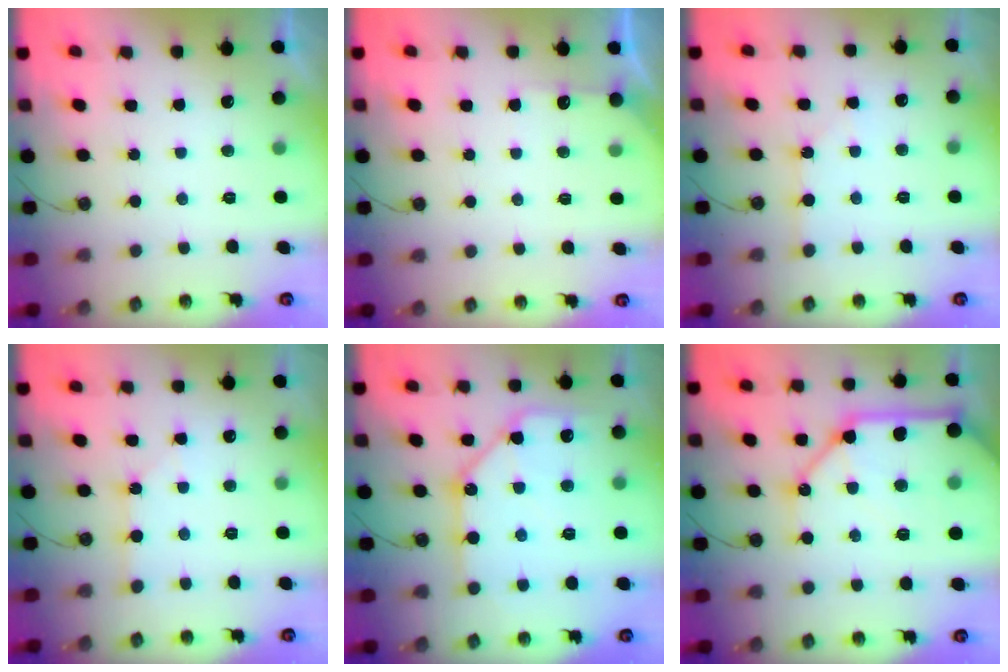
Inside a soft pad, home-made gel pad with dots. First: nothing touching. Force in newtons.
{"total": 4.2, "press": 4.2, "slide": 0.6}
{"total": 1.8, "press": 1.8, "slide": 0.3}
{"total": 1.1, "press": 1.1, "slide": 0.2}
{"total": 13.3, "press": 13.2, "slide": 1.5}
{"total": 23.9, "press": 23.6, "slide": 3.8}